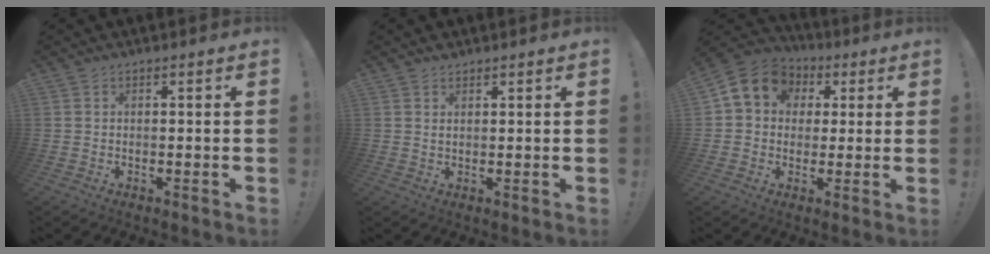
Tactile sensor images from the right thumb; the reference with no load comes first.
{"total": 1.2, "force": [1.0, 0.5, 0.5], "torque": [-0.005, -0.002, 0.019]}
{"total": 10.4, "force": [3.1, 8.7, 4.7], "torque": [-0.068, -0.006, 0.064]}